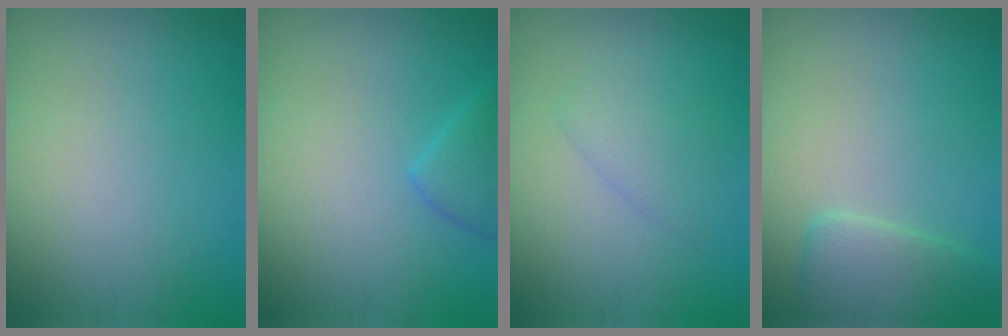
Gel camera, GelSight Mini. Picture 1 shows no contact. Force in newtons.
{"total": 2.0, "press": 1.9, "slide": 0.2}
{"total": 2.2, "press": 2.2, "slide": 0.2}
{"total": 2.9, "press": 2.9, "slide": 0.3}